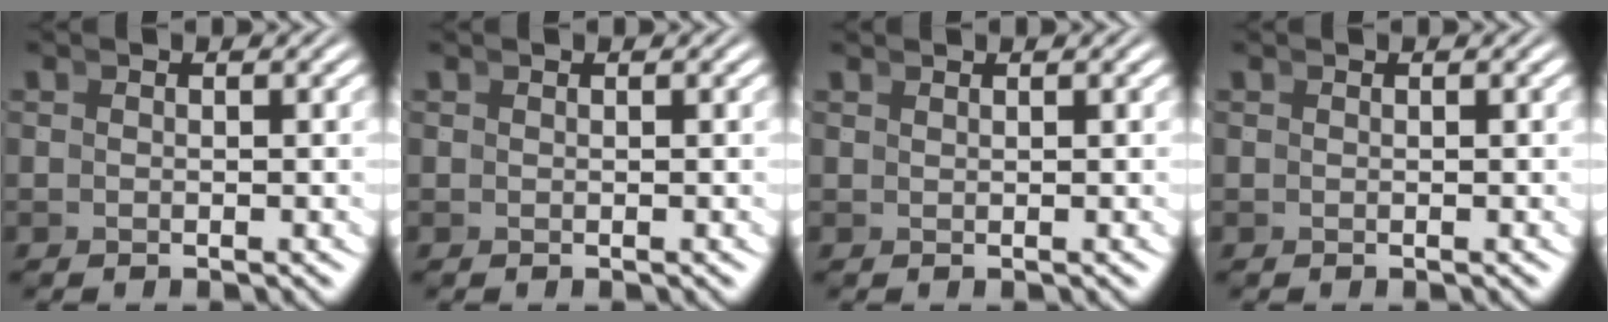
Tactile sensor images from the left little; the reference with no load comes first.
{"total": 0.0}
{"total": 0.8, "force": [0.7, -0.4, -0.1], "torque": [0.014, 0.008, 0.015]}
{"total": 0.0}